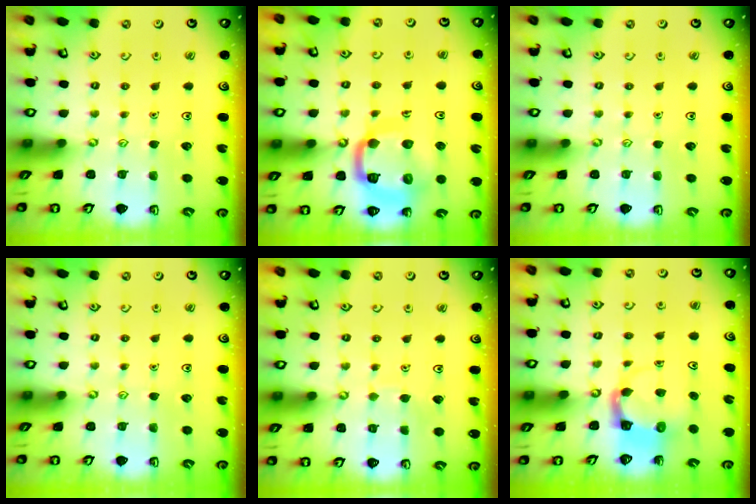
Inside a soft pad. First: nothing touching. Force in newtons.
{"total": 16.4, "press": 16.3, "slide": 1.8}
{"total": 0.0}
{"total": 0.0}
{"total": 2.7, "press": 2.7, "slide": 0.1}
{"total": 4.4, "press": 4.4, "slide": 0.2}